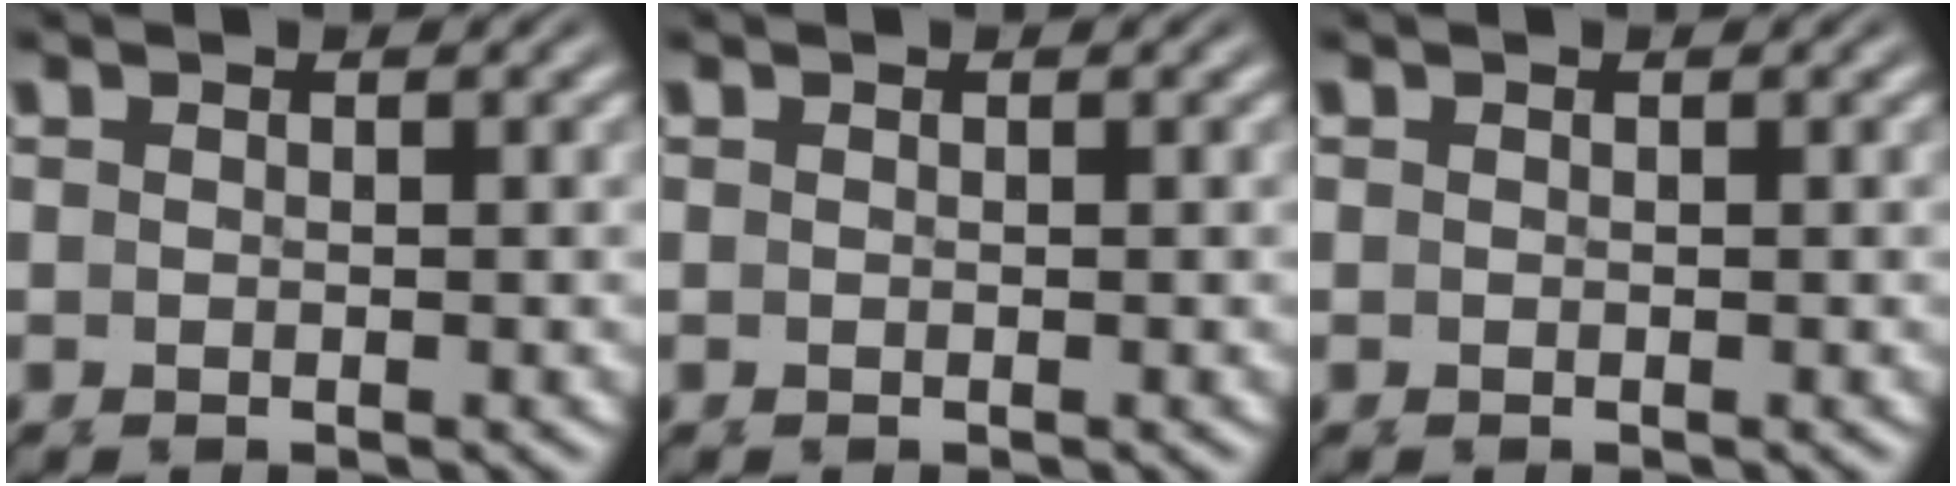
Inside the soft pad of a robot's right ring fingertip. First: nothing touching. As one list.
[{"total": 0.0}, {"total": 0.0}]